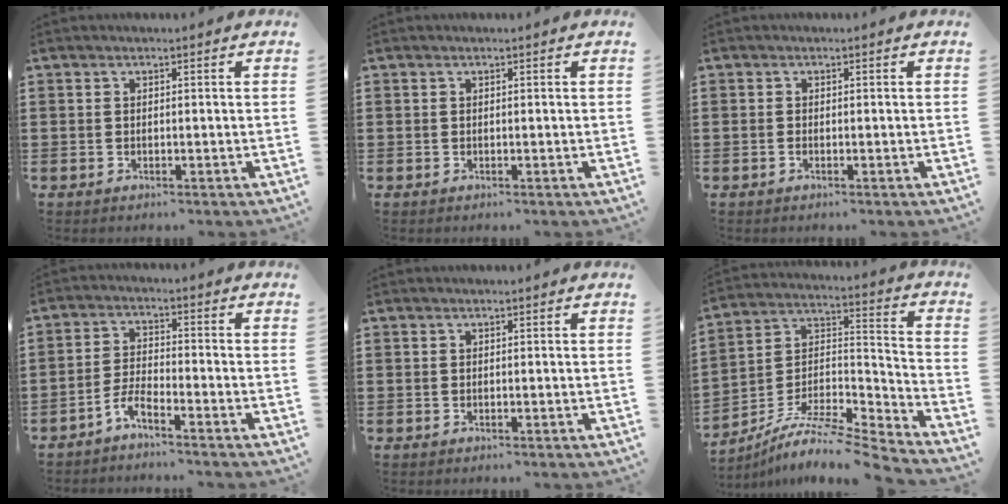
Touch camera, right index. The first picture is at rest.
{"total": 0.0}
{"total": 0.6, "force": [-0.4, 0.0, 0.4], "torque": [-0.009, -0.005, -0.008]}
{"total": 3.9, "force": [-3.5, 0.1, 1.6], "torque": [-0.047, -0.001, -0.074]}
{"total": 0.0}
{"total": 8.7, "force": [-7.8, 1.0, 3.6], "torque": [-0.066, 0.004, -0.158]}